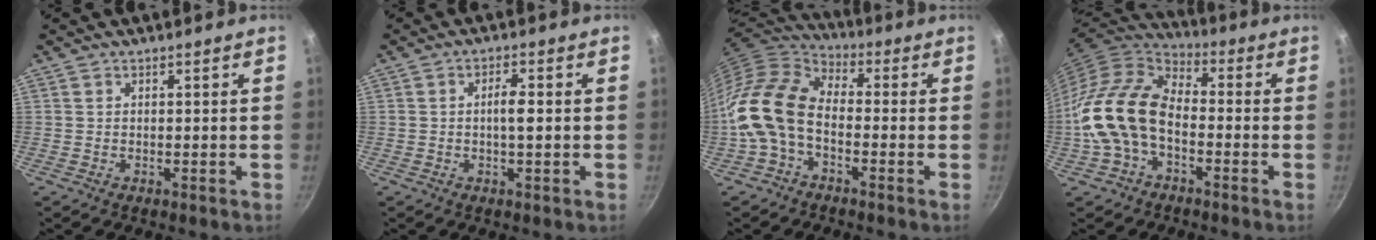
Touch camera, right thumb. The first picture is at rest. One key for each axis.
{"total": 3.4, "fx": -0.1, "fy": 0.9, "fz": 3.3, "tx": -0.066, "ty": 0.006, "tz": -0.005}
{"total": 13.9, "fx": -3.5, "fy": 8.8, "fz": 10.2, "tx": -0.184, "ty": 0.044, "tz": -0.092}
{"total": 15.8, "fx": -3.7, "fy": 10.1, "fz": 11.7, "tx": -0.203, "ty": 0.043, "tz": -0.085}